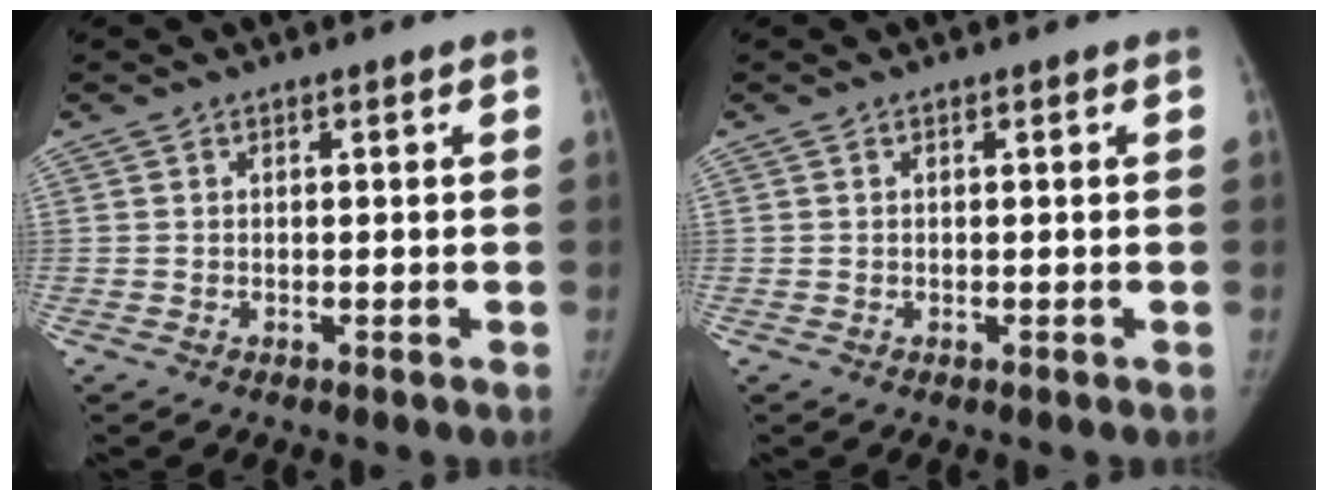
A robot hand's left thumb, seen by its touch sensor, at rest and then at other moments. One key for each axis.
{"total": 0.0}